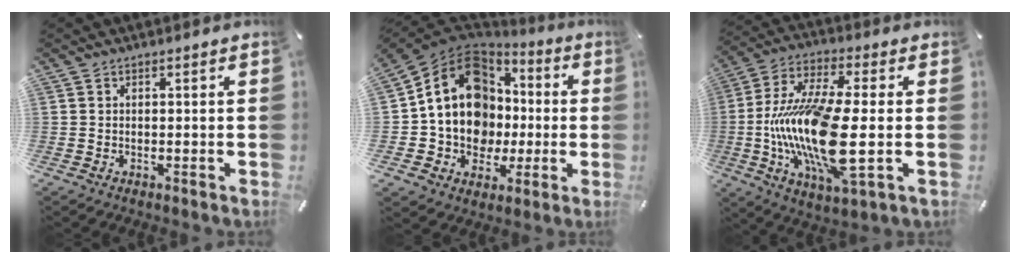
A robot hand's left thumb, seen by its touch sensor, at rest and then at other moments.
{"total": 16.6, "force": [1.6, 14.0, 8.7], "torque": [-0.172, -0.015, 0.033]}
{"total": 21.2, "force": [-2.0, 6.9, 20.0], "torque": [-0.425, -0.024, -0.030]}